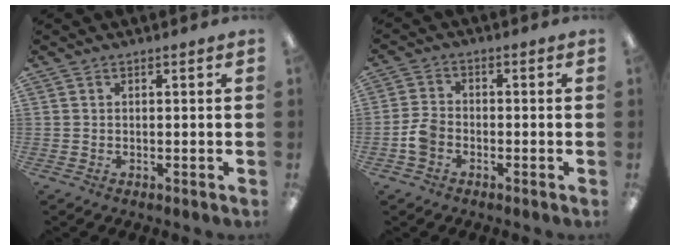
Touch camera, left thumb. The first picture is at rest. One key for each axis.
{"total": 4.9, "fx": -2.0, "fy": 3.4, "fz": 2.9, "tx": -0.052, "ty": 0.013, "tz": -0.035}